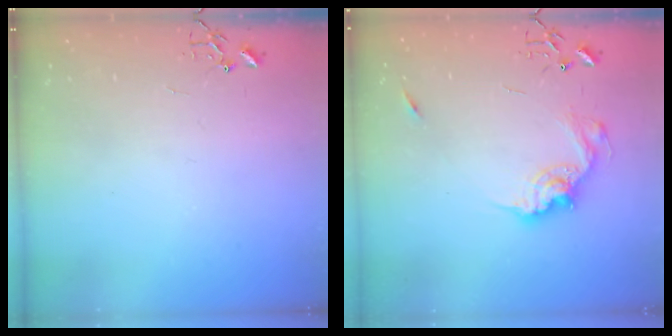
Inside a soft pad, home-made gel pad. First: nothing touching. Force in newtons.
{"total": 13.6, "press": 13.6, "slide": 1.0}